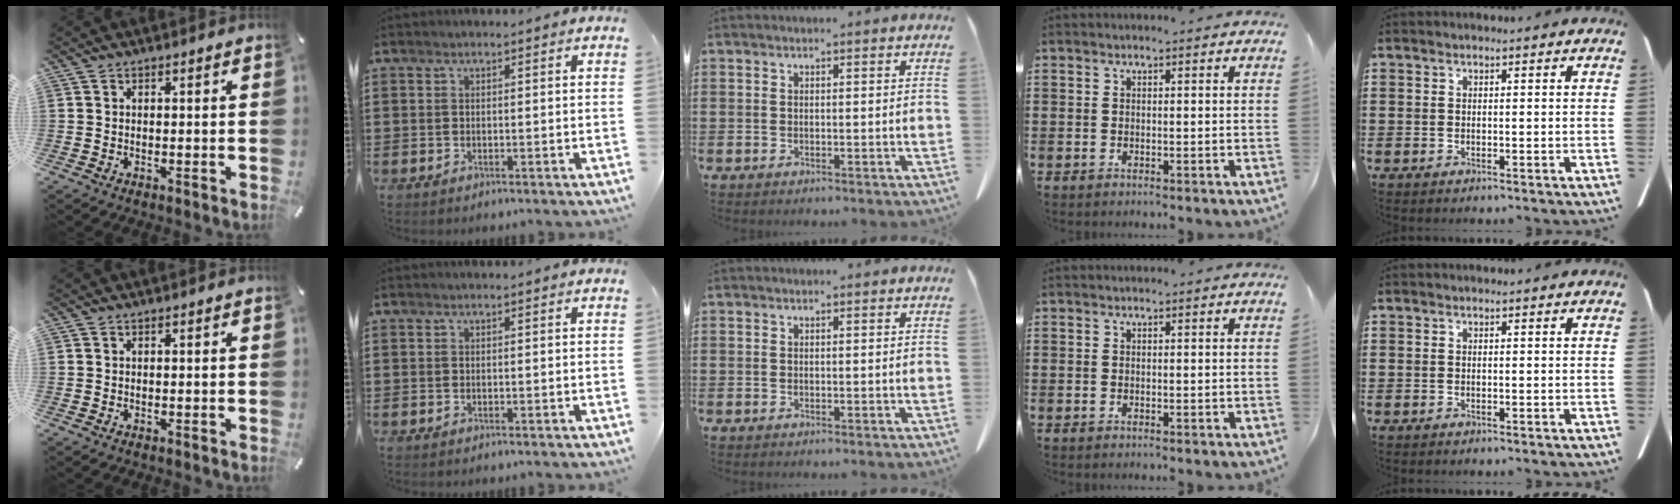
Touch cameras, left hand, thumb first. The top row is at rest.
{}